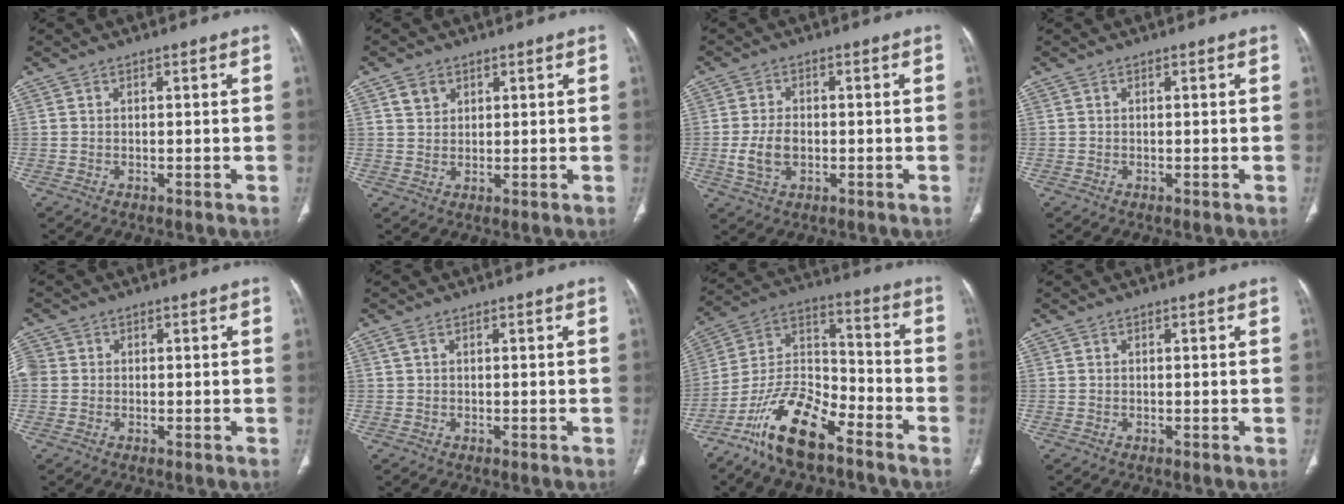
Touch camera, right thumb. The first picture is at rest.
{"total": 3.2, "force": [1.7, 2.4, 1.2], "torque": [-0.010, -0.009, 0.035]}
{"total": 5.4, "force": [-1.0, 3.5, 4.1], "torque": [-0.081, 0.005, -0.017]}
{"total": 0.0}
{"total": 5.0, "force": [0.3, 4.5, 2.1], "torque": [-0.056, 0.016, 0.007]}
{"total": 0.7, "force": [0.3, 0.4, 0.5], "torque": [-0.012, 0.007, 0.007]}
{"total": 15.3, "force": [-10.4, 5.6, 9.6], "torque": [-0.172, 0.071, -0.202]}
{"total": 0.0}